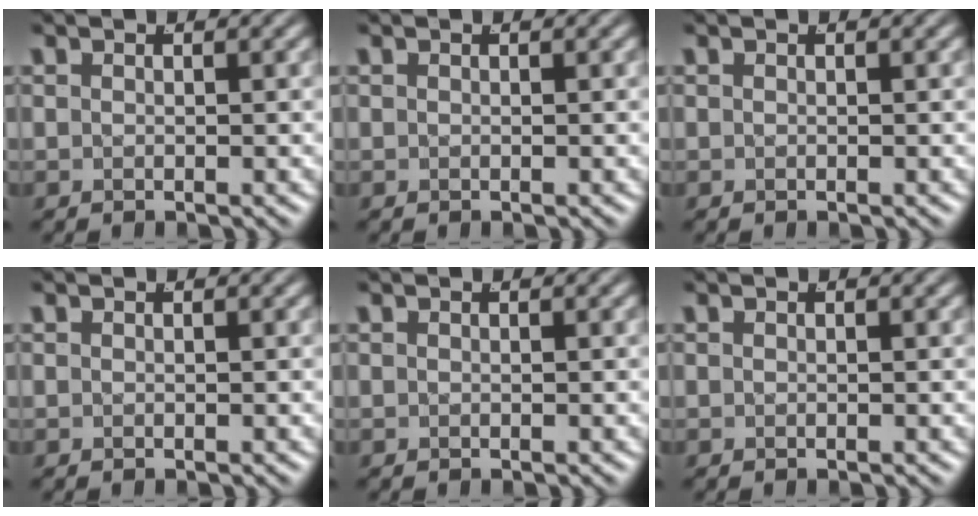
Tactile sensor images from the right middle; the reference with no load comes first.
{"total": 0.0}
{"total": 0.0}
{"total": 0.0}
{"total": 0.0}
{"total": 0.0}